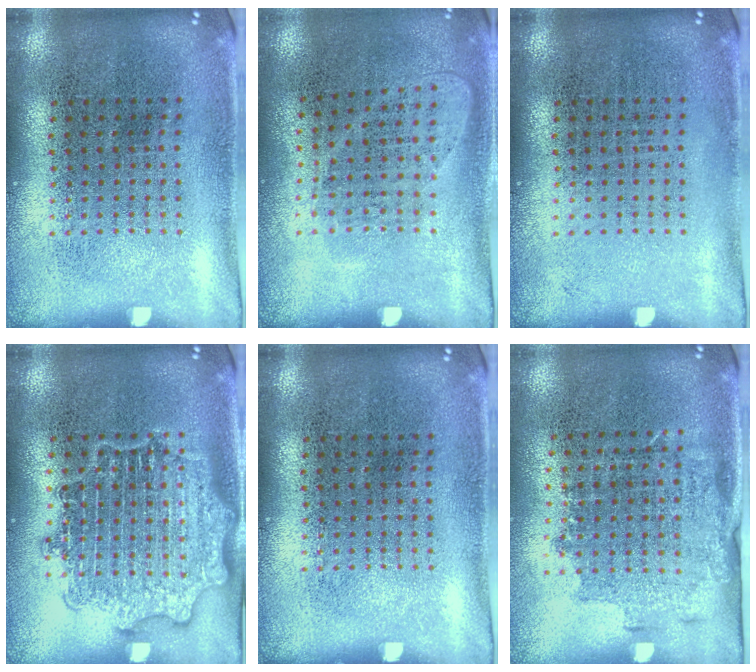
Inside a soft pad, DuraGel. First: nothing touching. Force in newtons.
{"total": 1.0, "press": 0.9, "slide": 0.5}
{"total": 0.0}
{"total": 3.0, "press": 3.0, "slide": 0.5}
{"total": 0.0}
{"total": 1.5, "press": 1.2, "slide": 1.0}